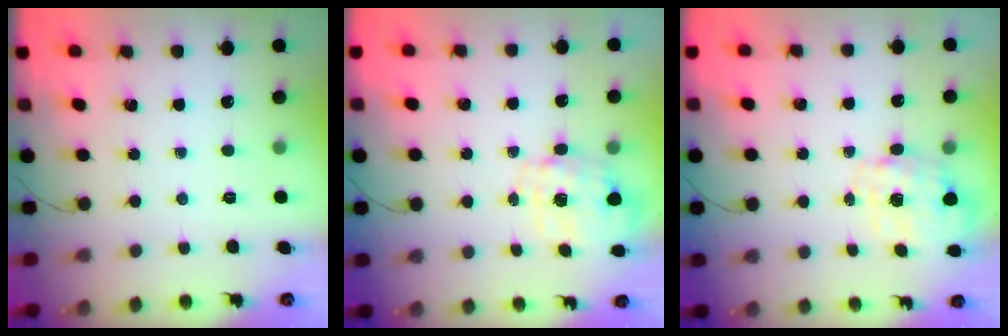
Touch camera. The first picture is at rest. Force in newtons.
{"total": 2.8, "press": 2.6, "slide": 0.9}
{"total": 2.8, "press": 2.6, "slide": 0.9}